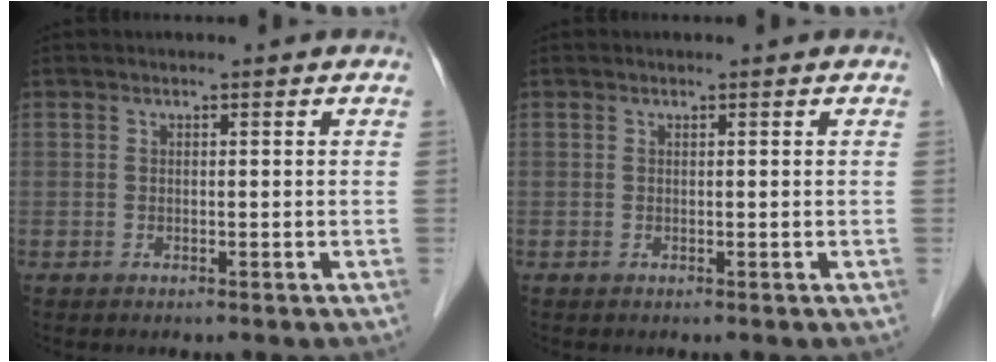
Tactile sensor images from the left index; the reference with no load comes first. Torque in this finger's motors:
{"motor_torque": [-0.02, 0.00, 0.00, -0.01]}